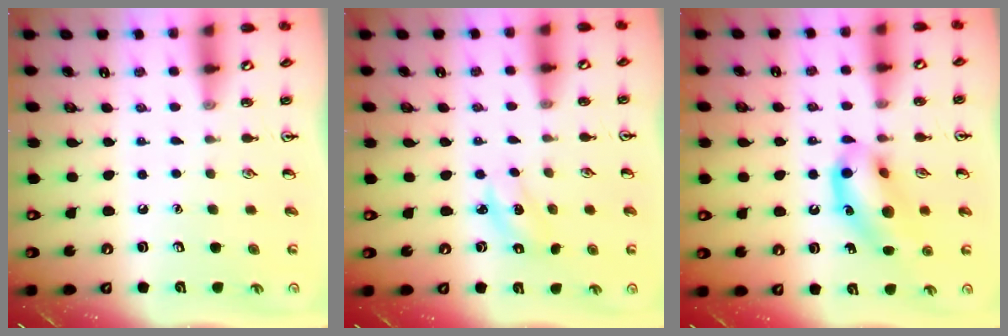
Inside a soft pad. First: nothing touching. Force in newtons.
{"total": 2.4, "press": 2.3, "slide": 0.5}
{"total": 13.7, "press": 13.5, "slide": 2.5}